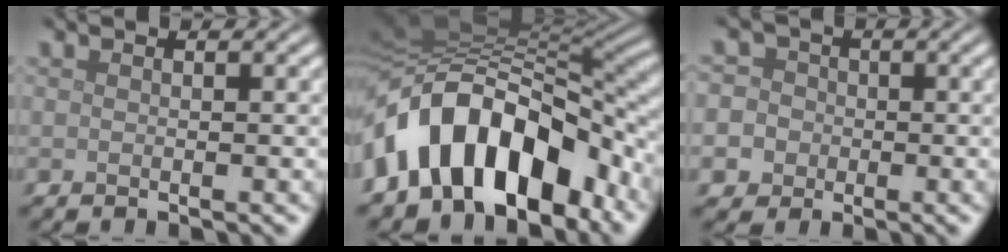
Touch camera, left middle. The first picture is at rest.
{"total": 13.1, "force": [-5.2, 8.0, 9.1], "torque": [-0.146, 0.014, -0.092]}
{"total": 6.9, "force": [-1.6, 6.5, 1.5], "torque": [-0.028, 0.012, -0.064]}